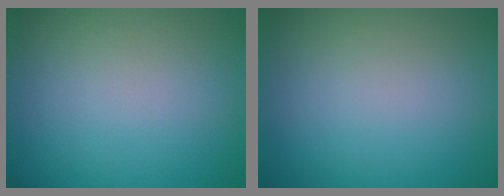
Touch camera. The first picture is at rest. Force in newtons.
{"total": 0.0}